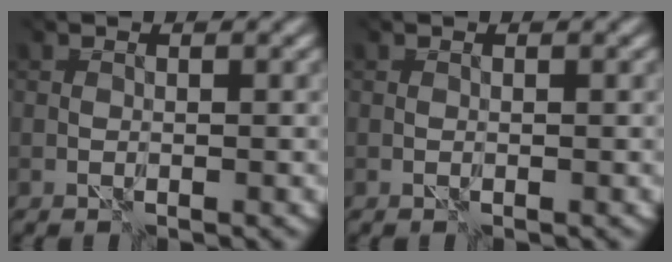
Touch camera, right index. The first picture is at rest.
{"total": 0.0}